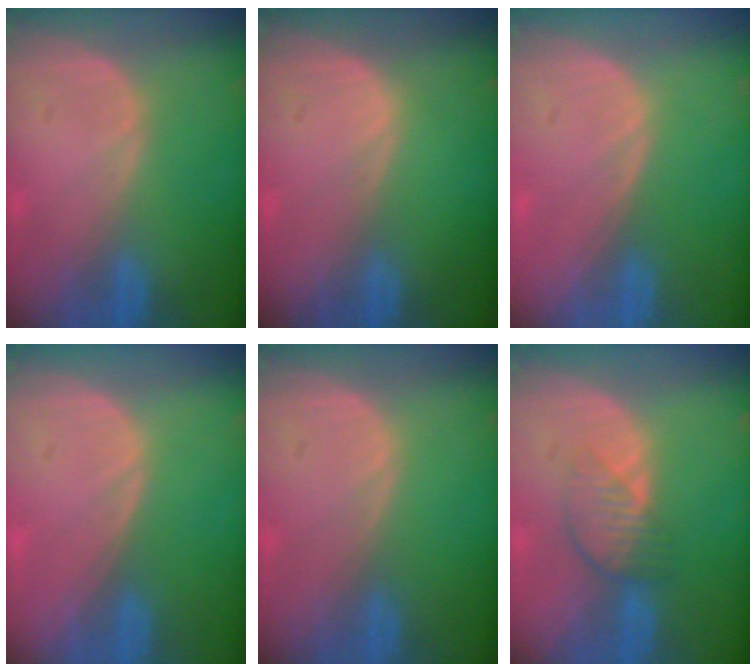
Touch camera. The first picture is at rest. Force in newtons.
{"total": 0.0}
{"total": 0.0}
{"total": 0.0}
{"total": 0.0}
{"total": 4.2, "press": 3.7, "slide": 1.8}